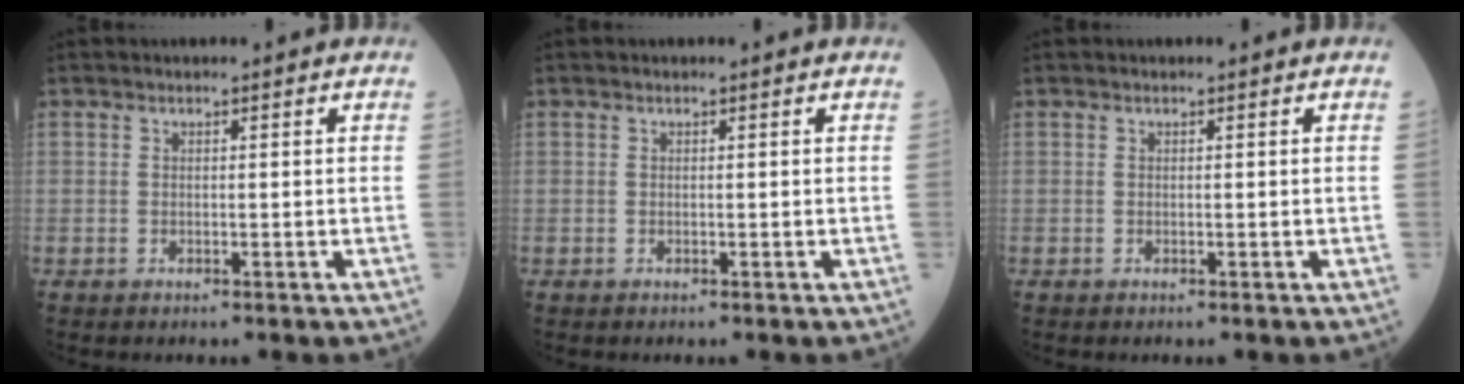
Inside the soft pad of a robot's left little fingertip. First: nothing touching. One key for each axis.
{"total": 0.0}
{"total": 0.0}